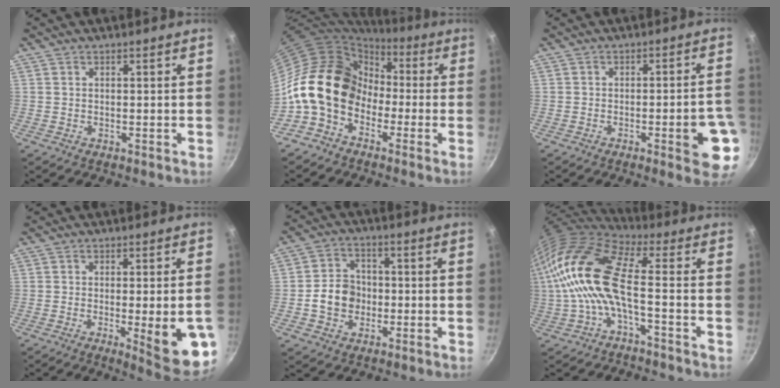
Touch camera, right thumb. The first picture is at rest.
{"total": 15.8, "force": [-1.9, 12.2, 9.8], "torque": [-0.136, 0.043, -0.053]}
{"total": 10.0, "force": [-3.4, 2.7, 9.0], "torque": [-0.089, 0.024, -0.038]}
{"total": 13.2, "force": [-3.3, 3.2, 12.4], "torque": [-0.133, 0.002, -0.034]}
{"total": 8.2, "force": [-1.4, 6.9, 4.2], "torque": [-0.044, 0.017, -0.032]}
{"total": 16.0, "force": [-1.4, 5.7, 14.9], "torque": [-0.312, 0.025, -0.040]}